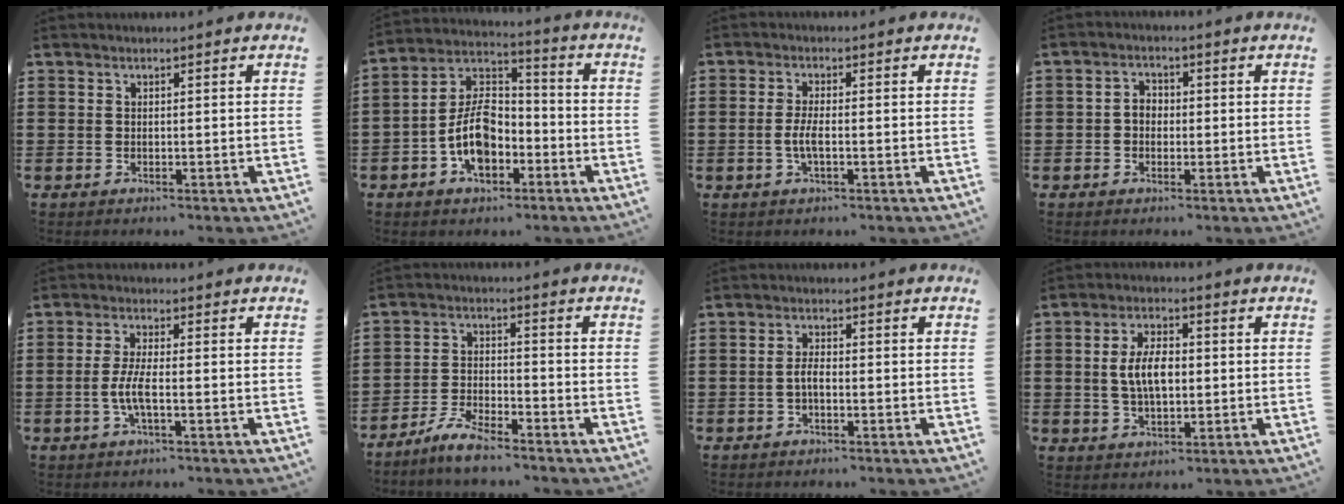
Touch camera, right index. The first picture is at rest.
{"total": 9.1, "force": [-3.6, 5.3, 6.5], "torque": [-0.152, 0.007, -0.072]}
{"total": 3.2, "force": [-0.8, 0.5, 3.1], "torque": [-0.070, -0.008, -0.018]}
{"total": 2.4, "force": [-0.4, 1.8, 1.5], "torque": [-0.031, 0.007, -0.010]}
{"total": 4.4, "force": [-1.3, 0.7, 4.1], "torque": [-0.100, -0.011, -0.033]}
{"total": 5.3, "force": [-4.7, 0.7, 2.2], "torque": [-0.059, -0.001, -0.094]}
{"total": 2.3, "force": [-0.7, 0.8, 2.1], "torque": [-0.046, 0.000, -0.016]}
{"total": 6.2, "force": [0.2, 3.1, 5.4], "torque": [-0.111, 0.002, -0.005]}